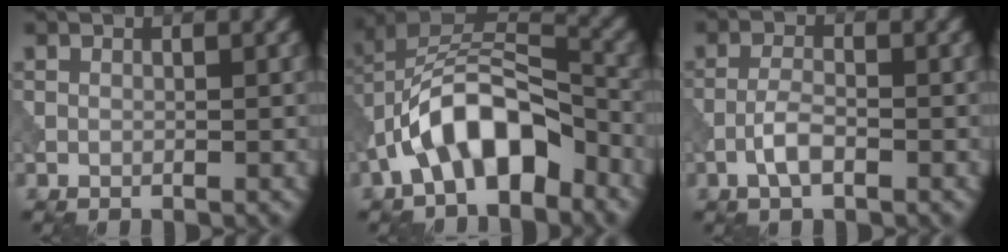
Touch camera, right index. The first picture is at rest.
{"total": 9.5, "force": [-4.3, 4.6, 7.1], "torque": [-0.124, 0.024, -0.083]}
{"total": 2.5, "force": [-1.3, 0.8, 2.0], "torque": [-0.041, 0.005, -0.030]}